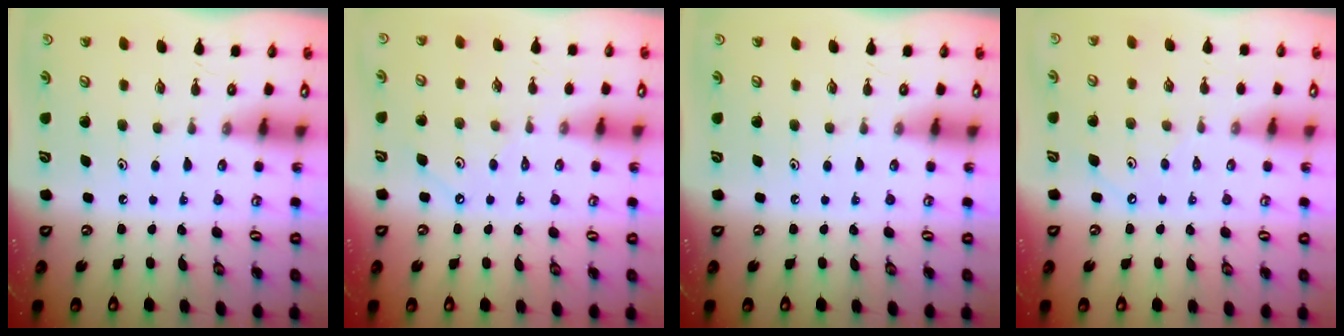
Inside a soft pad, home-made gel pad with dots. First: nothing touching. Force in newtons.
{"total": 2.6, "press": 2.6, "slide": 0.2}
{"total": 0.0}
{"total": 3.6, "press": 3.6, "slide": 0.6}